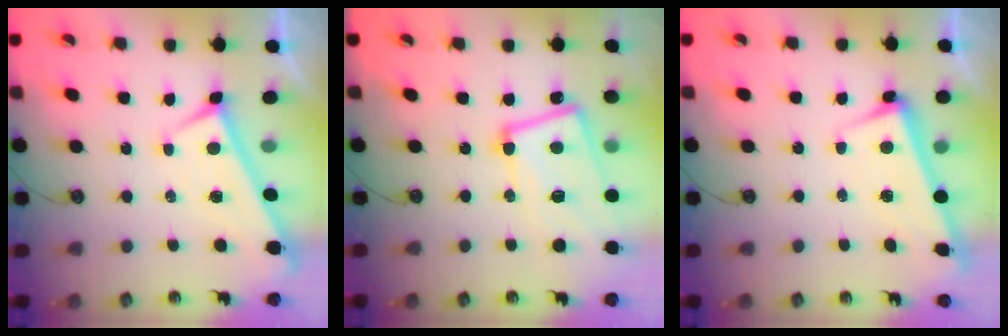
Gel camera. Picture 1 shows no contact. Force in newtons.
{"total": 12.4, "press": 12.2, "slide": 2.3}
{"total": 2.6, "press": 2.5, "slide": 0.7}